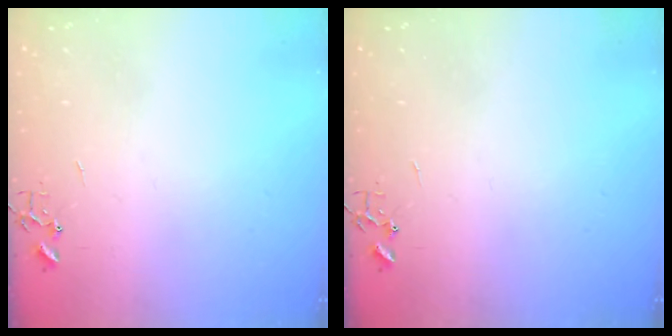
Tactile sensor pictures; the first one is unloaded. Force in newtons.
{"total": 0.0}